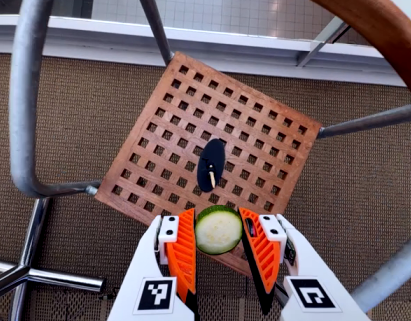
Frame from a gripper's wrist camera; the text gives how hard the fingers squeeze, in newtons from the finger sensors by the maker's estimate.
{"total": 9.2, "left": 9.5, "right": 9.0}